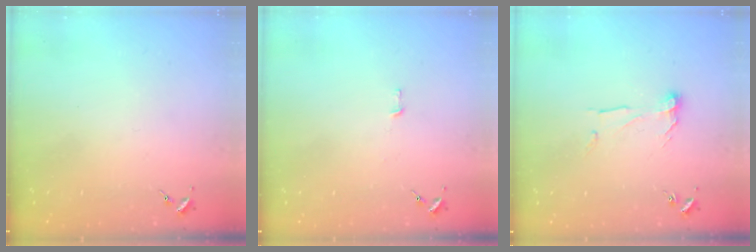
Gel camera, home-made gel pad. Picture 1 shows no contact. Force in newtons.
{"total": 2.6, "press": 2.6, "slide": 0.2}
{"total": 7.0, "press": 7.0, "slide": 0.3}